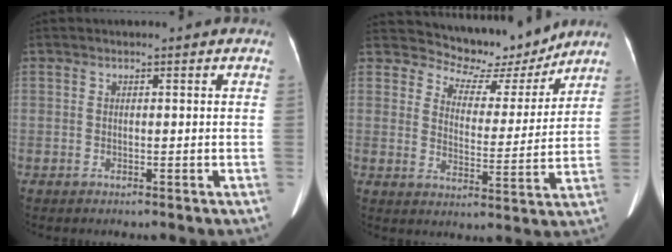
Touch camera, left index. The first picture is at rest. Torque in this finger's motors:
{"motor_torque": [-0.21, -0.24, -0.09, -0.05]}